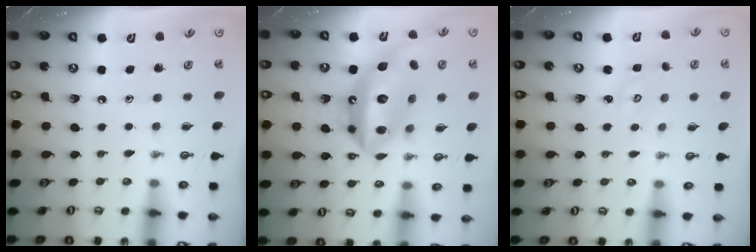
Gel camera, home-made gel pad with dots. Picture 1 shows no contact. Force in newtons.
{"total": 18.8, "press": 18.7, "slide": 1.5}
{"total": 2.7, "press": 2.7, "slide": 0.3}